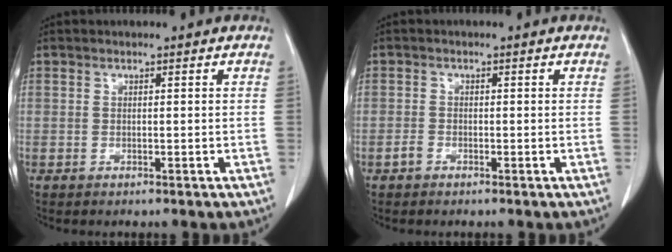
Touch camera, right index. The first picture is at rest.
{"total": 1.1, "force": [-0.7, 0.9, 0.2], "torque": [-0.006, 0.003, -0.015]}